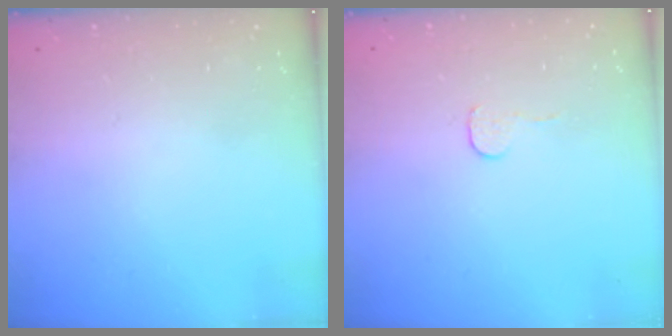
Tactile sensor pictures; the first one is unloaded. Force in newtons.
{"total": 3.4, "press": 3.4, "slide": 0.3}